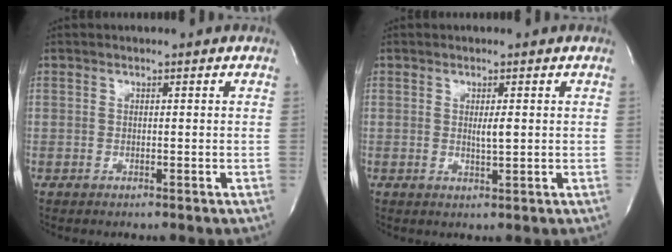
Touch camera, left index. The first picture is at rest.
{"total": 1.7, "force": [0.0, 0.2, 1.7], "torque": [-0.034, -0.007, 0.000]}